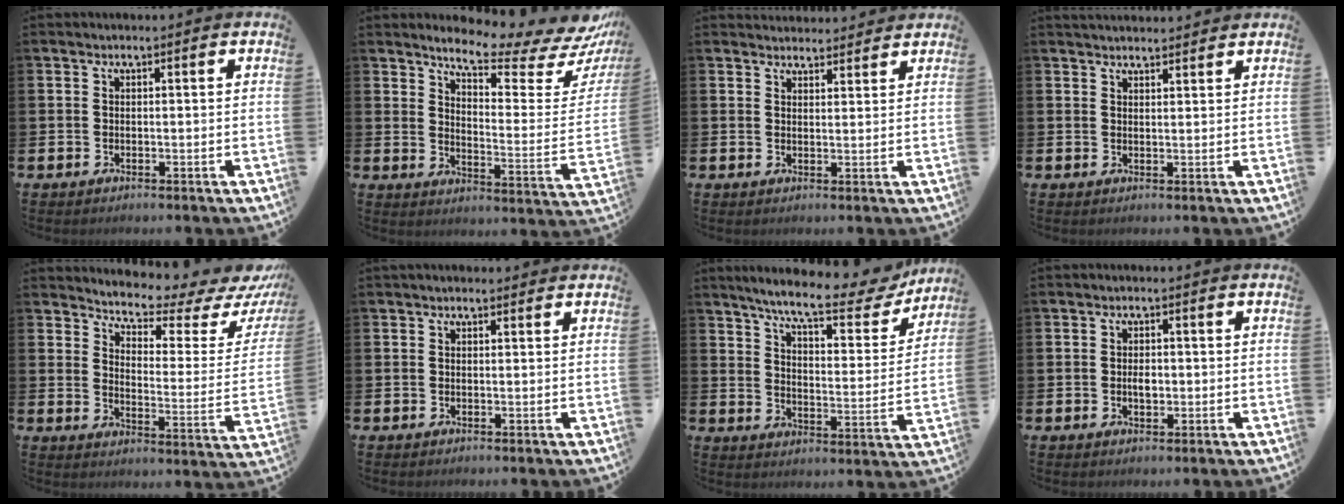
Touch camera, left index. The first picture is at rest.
{"total": 8.2, "force": [7.5, 1.3, 2.9], "torque": [-0.063, -0.069, 0.123]}
{"total": 2.9, "force": [2.8, 0.7, -0.2], "torque": [0.005, -0.016, 0.051]}
{"total": 2.5, "force": [2.4, 0.3, 0.1], "torque": [0.002, -0.013, 0.043]}
{"total": 6.4, "force": [6.3, 0.7, 1.4], "torque": [-0.046, -0.059, 0.103]}
{"total": 0.7, "force": [0.6, 0.3, 0.3], "torque": [0.002, 0.001, 0.009]}
{"total": 9.0, "force": [7.9, 1.4, 4.2], "torque": [-0.101, -0.047, 0.130]}
{"total": 1.9, "force": [-0.2, 1.2, 1.5], "torque": [-0.021, 0.002, -0.006]}